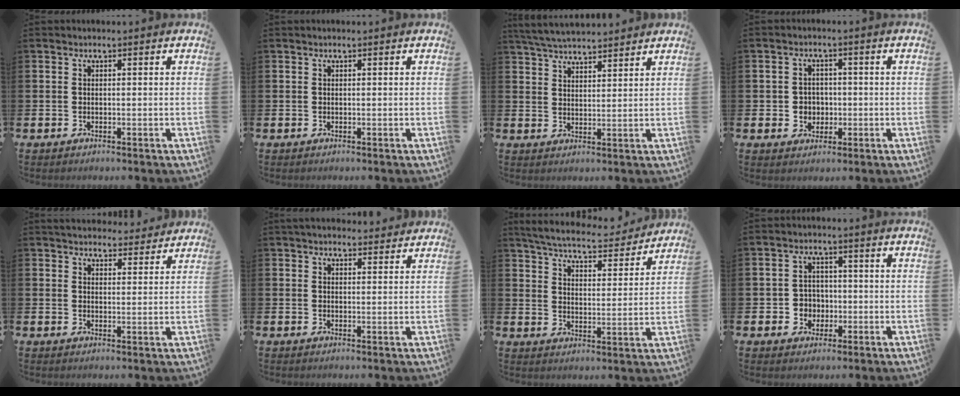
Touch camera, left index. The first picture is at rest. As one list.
[{"total": 0.0}, {"total": 5.0, "force": [4.9, 0.5, 0.8], "torque": [-0.035, -0.019, 0.091]}, {"total": 3.0, "force": [-0.1, 3.0, 0.7], "torque": [-0.011, 0.002, -0.010]}, {"total": 3.8, "force": [3.6, 0.9, 0.5], "torque": [-0.005, -0.017, 0.065]}, {"total": 2.8, "force": [2.6, 0.8, 0.4], "torque": [-0.002, -0.011, 0.046]}, {"total": 6.6, "force": [6.3, 0.7, 1.7], "torque": [-0.055, -0.045, 0.108]}, {"total": 3.4, "force": [-0.5, 3.3, 0.5], "torque": [-0.018, 0.002, -0.017]}]